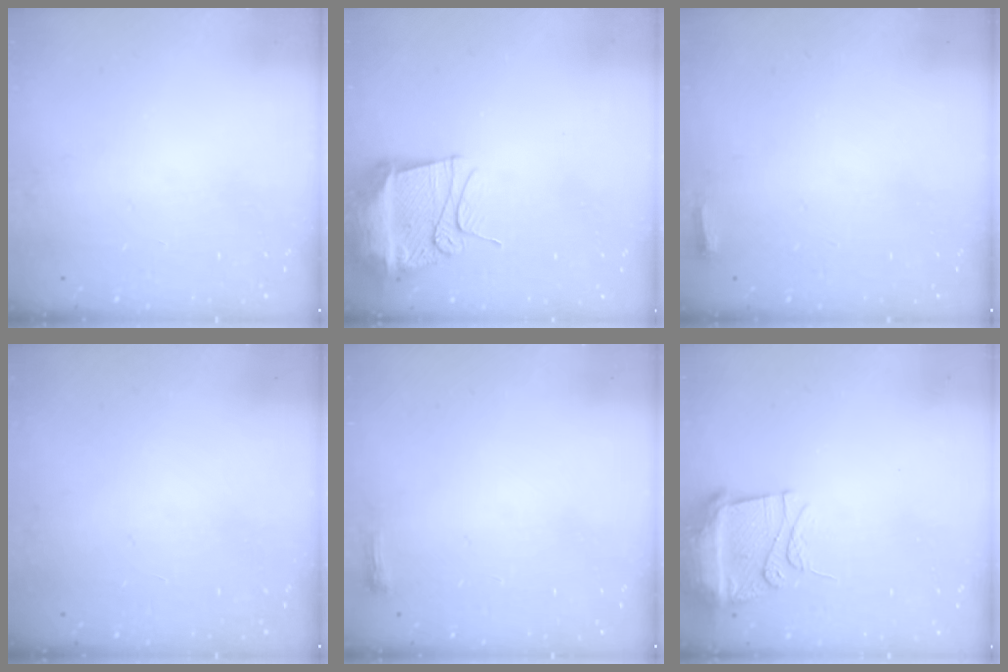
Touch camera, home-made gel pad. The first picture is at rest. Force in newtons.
{"total": 13.4, "press": 13.4, "slide": 1.3}
{"total": 2.7, "press": 2.6, "slide": 0.9}
{"total": 0.0}
{"total": 2.6, "press": 2.5, "slide": 0.6}
{"total": 10.8, "press": 10.7, "slide": 1.1}